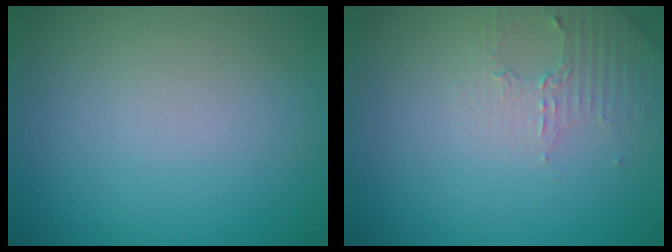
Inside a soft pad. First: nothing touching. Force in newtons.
{"total": 2.2, "press": 2.1, "slide": 0.6}